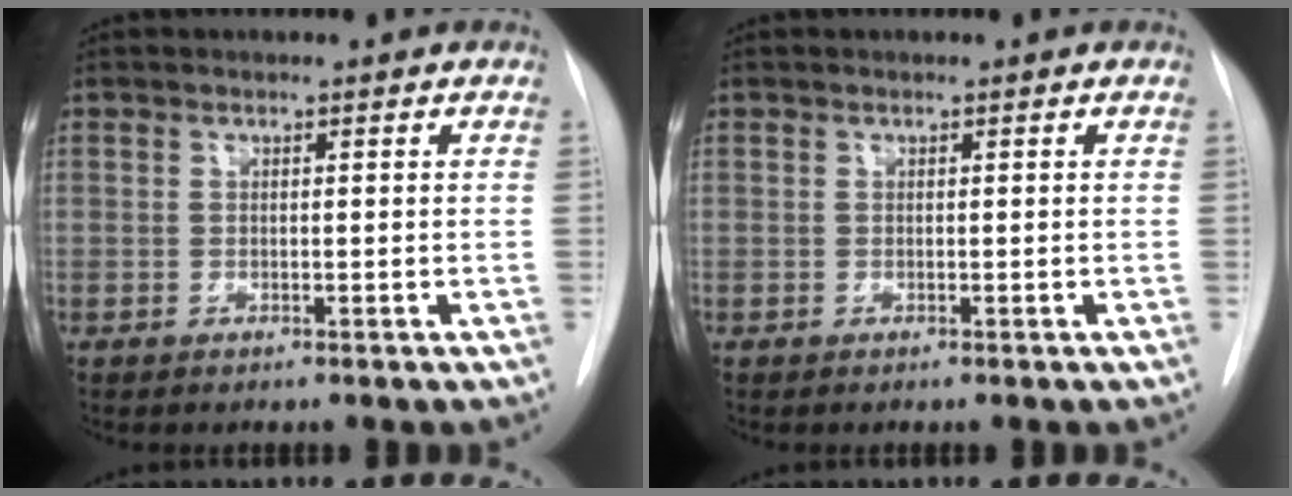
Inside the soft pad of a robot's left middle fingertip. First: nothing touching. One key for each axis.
{"total": 0.0}